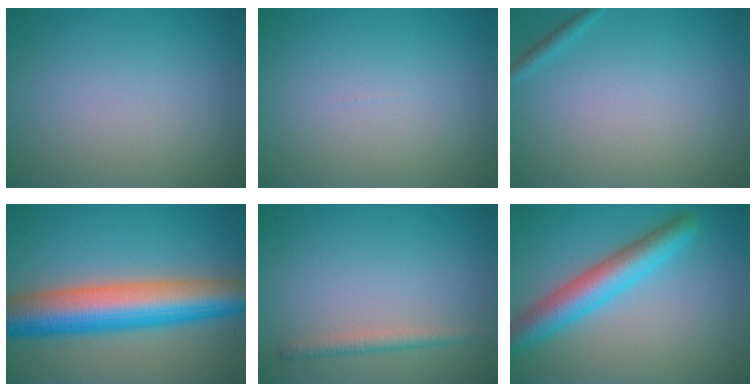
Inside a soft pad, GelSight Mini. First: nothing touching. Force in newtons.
{"total": 0.0}
{"total": 0.9, "press": 0.9, "slide": 0.1}
{"total": 10.6, "press": 10.6, "slide": 0.3}
{"total": 1.6, "press": 1.6, "slide": 0.0}
{"total": 5.5, "press": 5.5, "slide": 0.2}